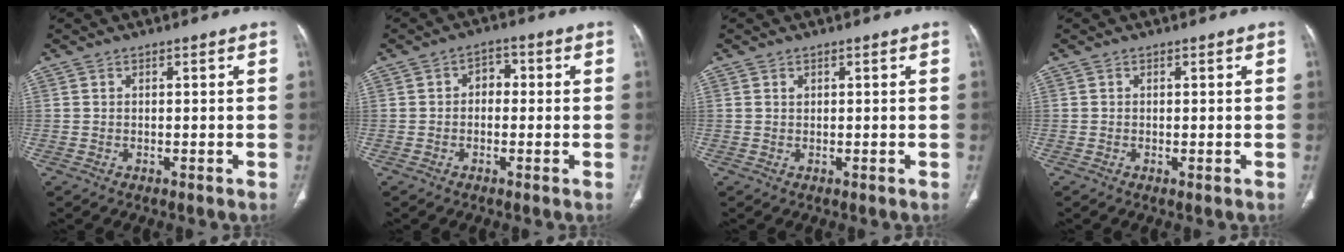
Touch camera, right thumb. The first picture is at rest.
{"total": 3.4, "force": [0.0, 2.6, 2.2], "torque": [-0.011, 0.015, -0.011]}
{"total": 0.6, "force": [0.3, 0.4, 0.2], "torque": [0.001, 0.001, 0.006]}
{"total": 0.0}